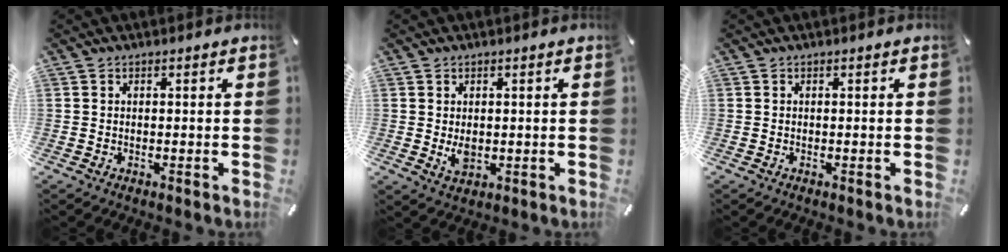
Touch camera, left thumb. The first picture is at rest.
{"total": 3.5, "force": [0.0, 2.4, 2.5], "torque": [-0.051, -0.006, -0.002]}
{"total": 0.0}